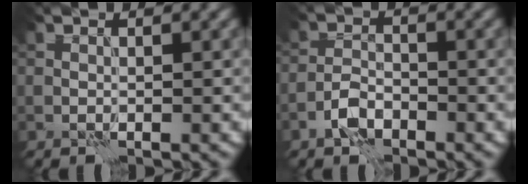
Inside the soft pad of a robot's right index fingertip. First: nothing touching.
{"total": 2.6, "force": [-1.7, 1.3, 1.5], "torque": [-0.027, 0.007, -0.039]}